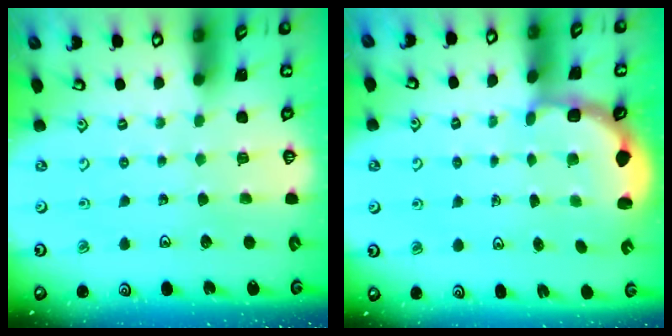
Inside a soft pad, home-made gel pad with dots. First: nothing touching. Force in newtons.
{"total": 3.2, "press": 2.5, "slide": 2.1}